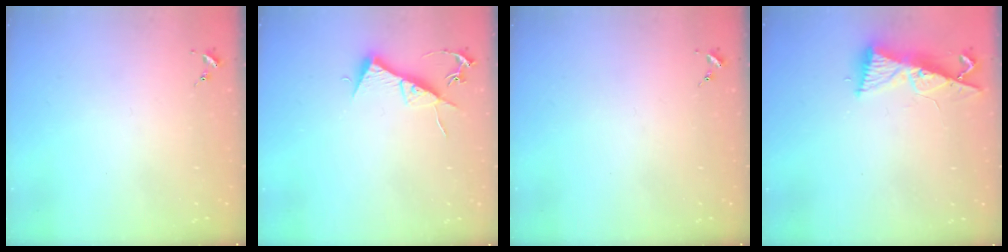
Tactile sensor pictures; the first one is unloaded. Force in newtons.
{"total": 9.6, "press": 9.6, "slide": 0.6}
{"total": 0.0}
{"total": 8.6, "press": 8.5, "slide": 1.1}